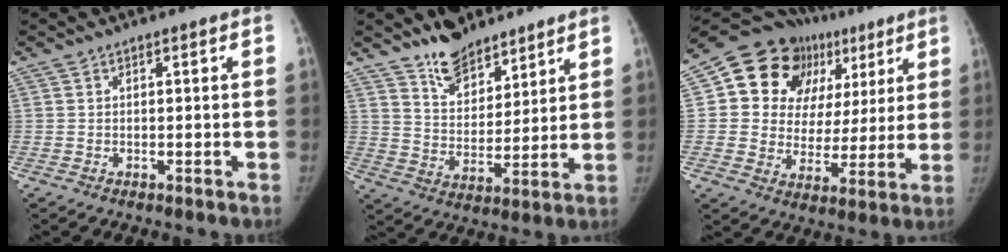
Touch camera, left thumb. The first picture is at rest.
{"total": 11.2, "force": [8.9, 5.4, 4.2], "torque": [-0.038, -0.063, 0.159]}
{"total": 20.1, "force": [8.3, 15.3, 10.1], "torque": [-0.092, 0.021, 0.134]}